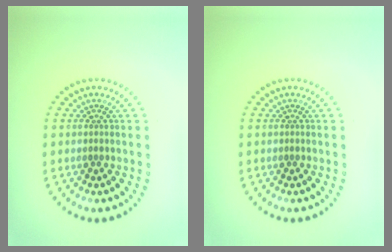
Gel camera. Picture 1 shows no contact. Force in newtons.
{"total": 0.0}